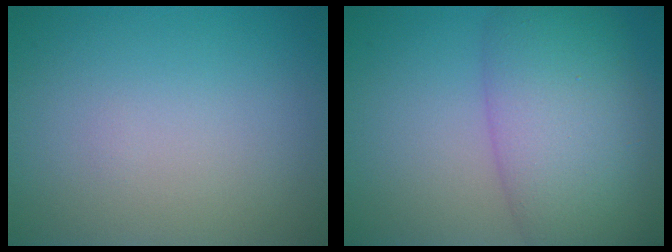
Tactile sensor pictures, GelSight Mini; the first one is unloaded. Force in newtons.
{"total": 9.5, "press": 9.5, "slide": 0.3}